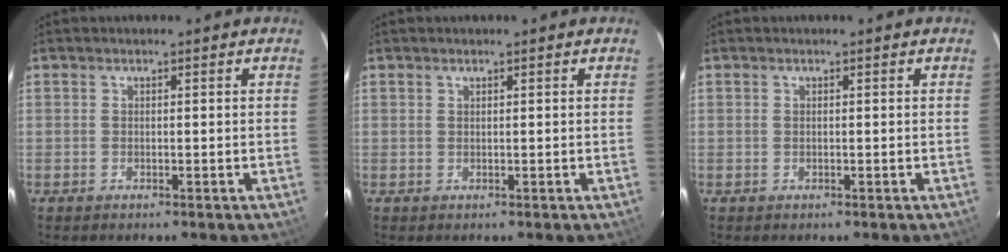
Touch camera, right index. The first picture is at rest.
{"total": 0.0}
{"total": 0.0}